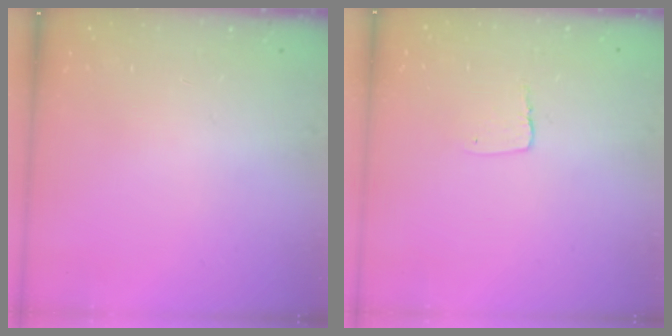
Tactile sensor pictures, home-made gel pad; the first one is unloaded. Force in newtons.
{"total": 3.8, "press": 3.8, "slide": 0.4}